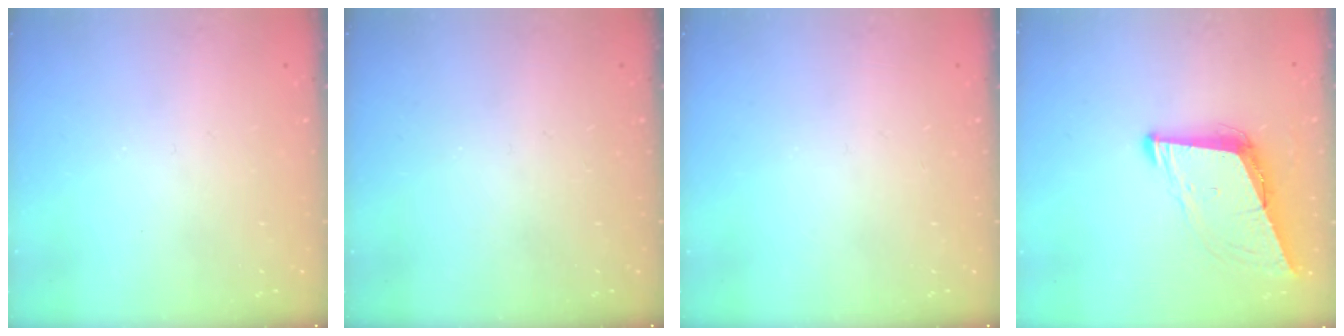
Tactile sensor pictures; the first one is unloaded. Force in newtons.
{"total": 0.0}
{"total": 0.0}
{"total": 9.1, "press": 8.2, "slide": 3.8}